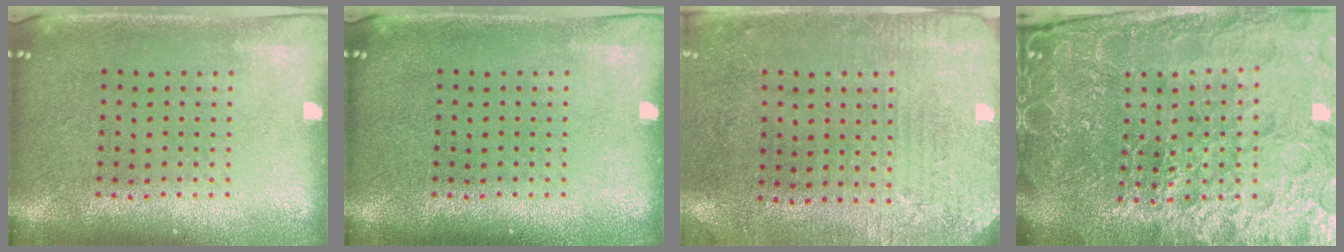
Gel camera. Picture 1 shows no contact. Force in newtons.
{"total": 0.0}
{"total": 2.8, "press": 2.3, "slide": 1.5}
{"total": 6.5, "press": 5.7, "slide": 3.1}